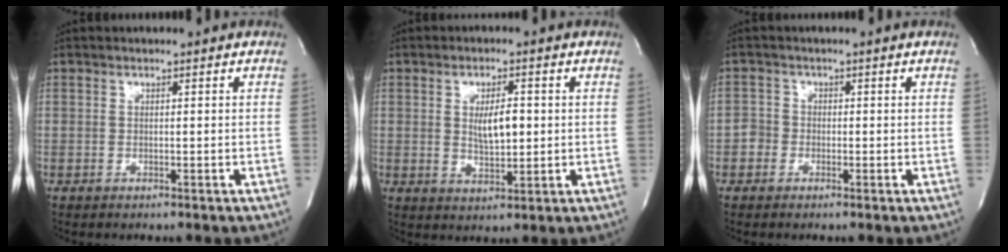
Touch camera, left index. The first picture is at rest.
{"total": 4.7, "force": [0.3, 1.6, 4.4], "torque": [-0.077, -0.009, 0.009]}
{"total": 1.8, "force": [-0.9, 1.5, 0.0], "torque": [0.010, 0.003, -0.024]}